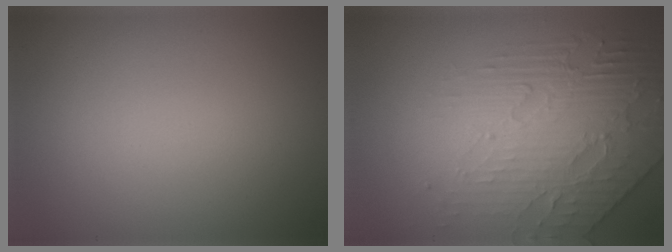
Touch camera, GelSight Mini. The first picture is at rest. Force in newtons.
{"total": 5.5, "press": 4.7, "slide": 2.9}